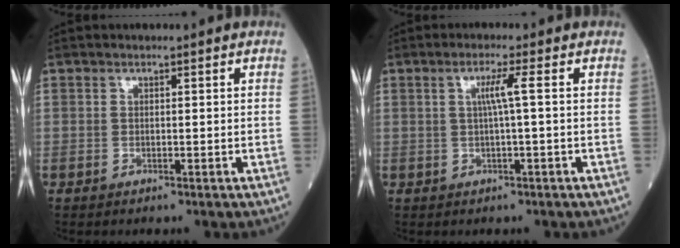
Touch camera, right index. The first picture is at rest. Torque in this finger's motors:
{"motor_torque": [0.59, 0.21, 0.32, 0.10]}